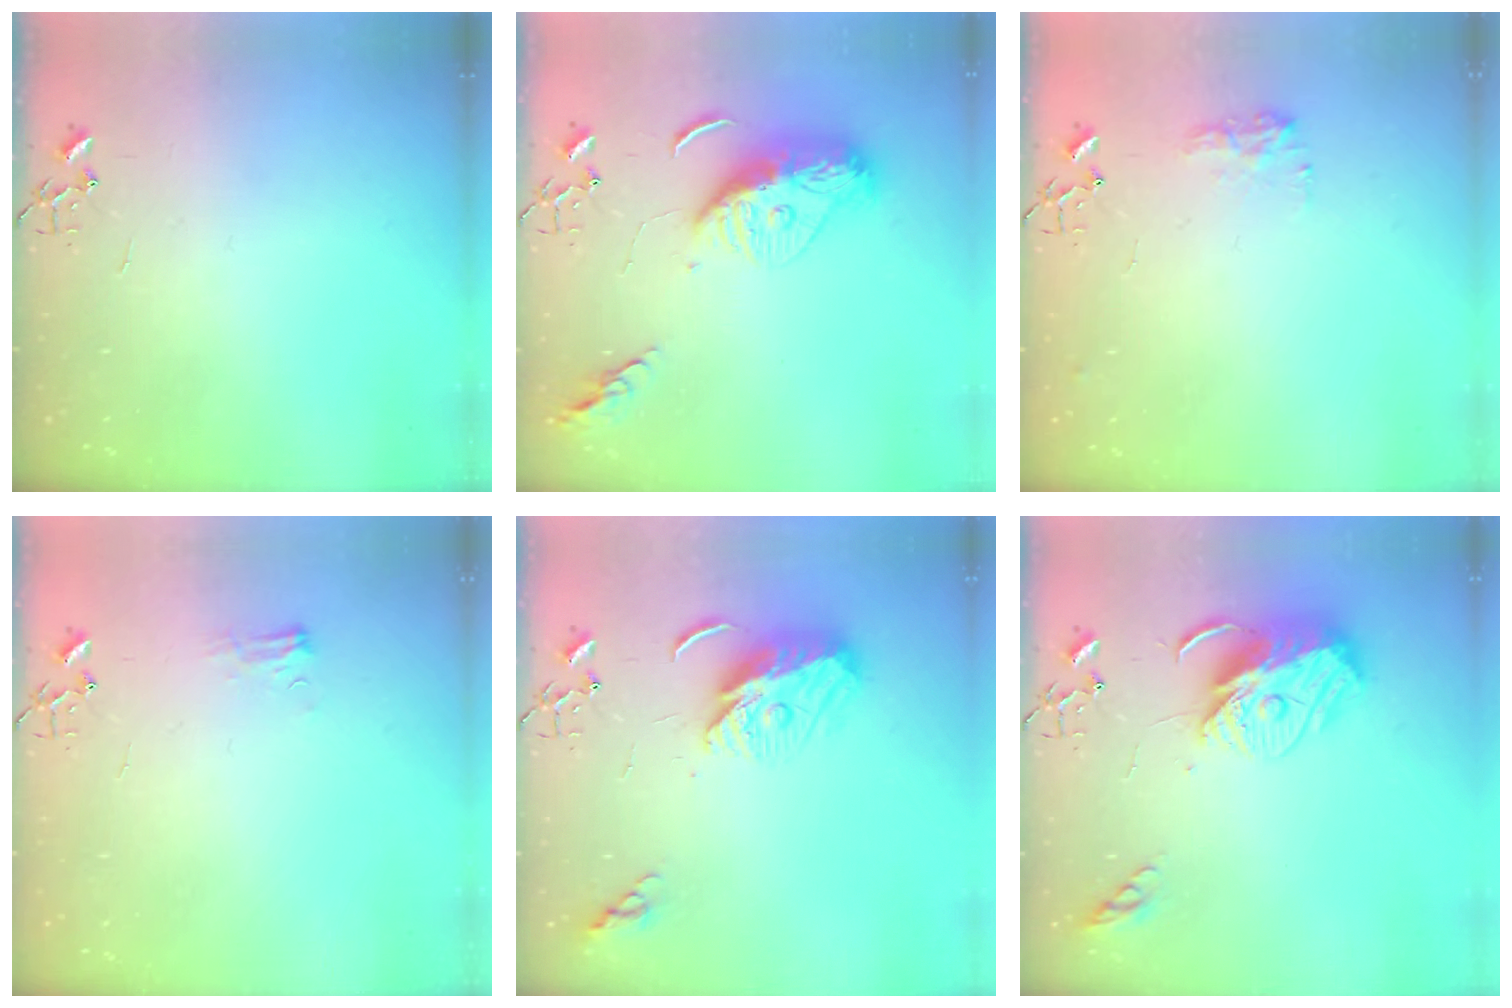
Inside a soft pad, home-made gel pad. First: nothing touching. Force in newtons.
{"total": 12.7, "press": 12.7, "slide": 1.2}
{"total": 8.5, "press": 8.4, "slide": 0.3}
{"total": 6.2, "press": 6.2, "slide": 0.8}
{"total": 9.7, "press": 9.7, "slide": 0.6}
{"total": 13.5, "press": 13.4, "slide": 1.2}